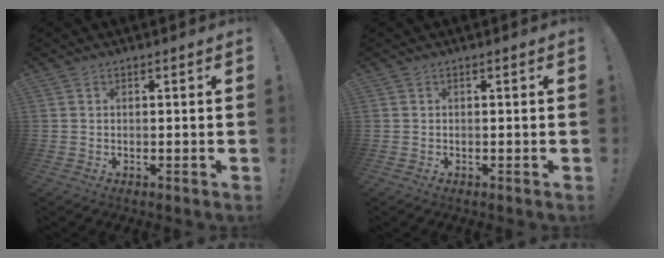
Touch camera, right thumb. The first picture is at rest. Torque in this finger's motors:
{"motor_torque": [0.00, 0.00, 0.00, 0.00, 0.00]}